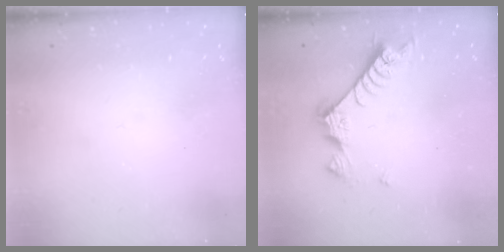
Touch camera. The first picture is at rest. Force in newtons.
{"total": 8.4, "press": 8.3, "slide": 0.8}